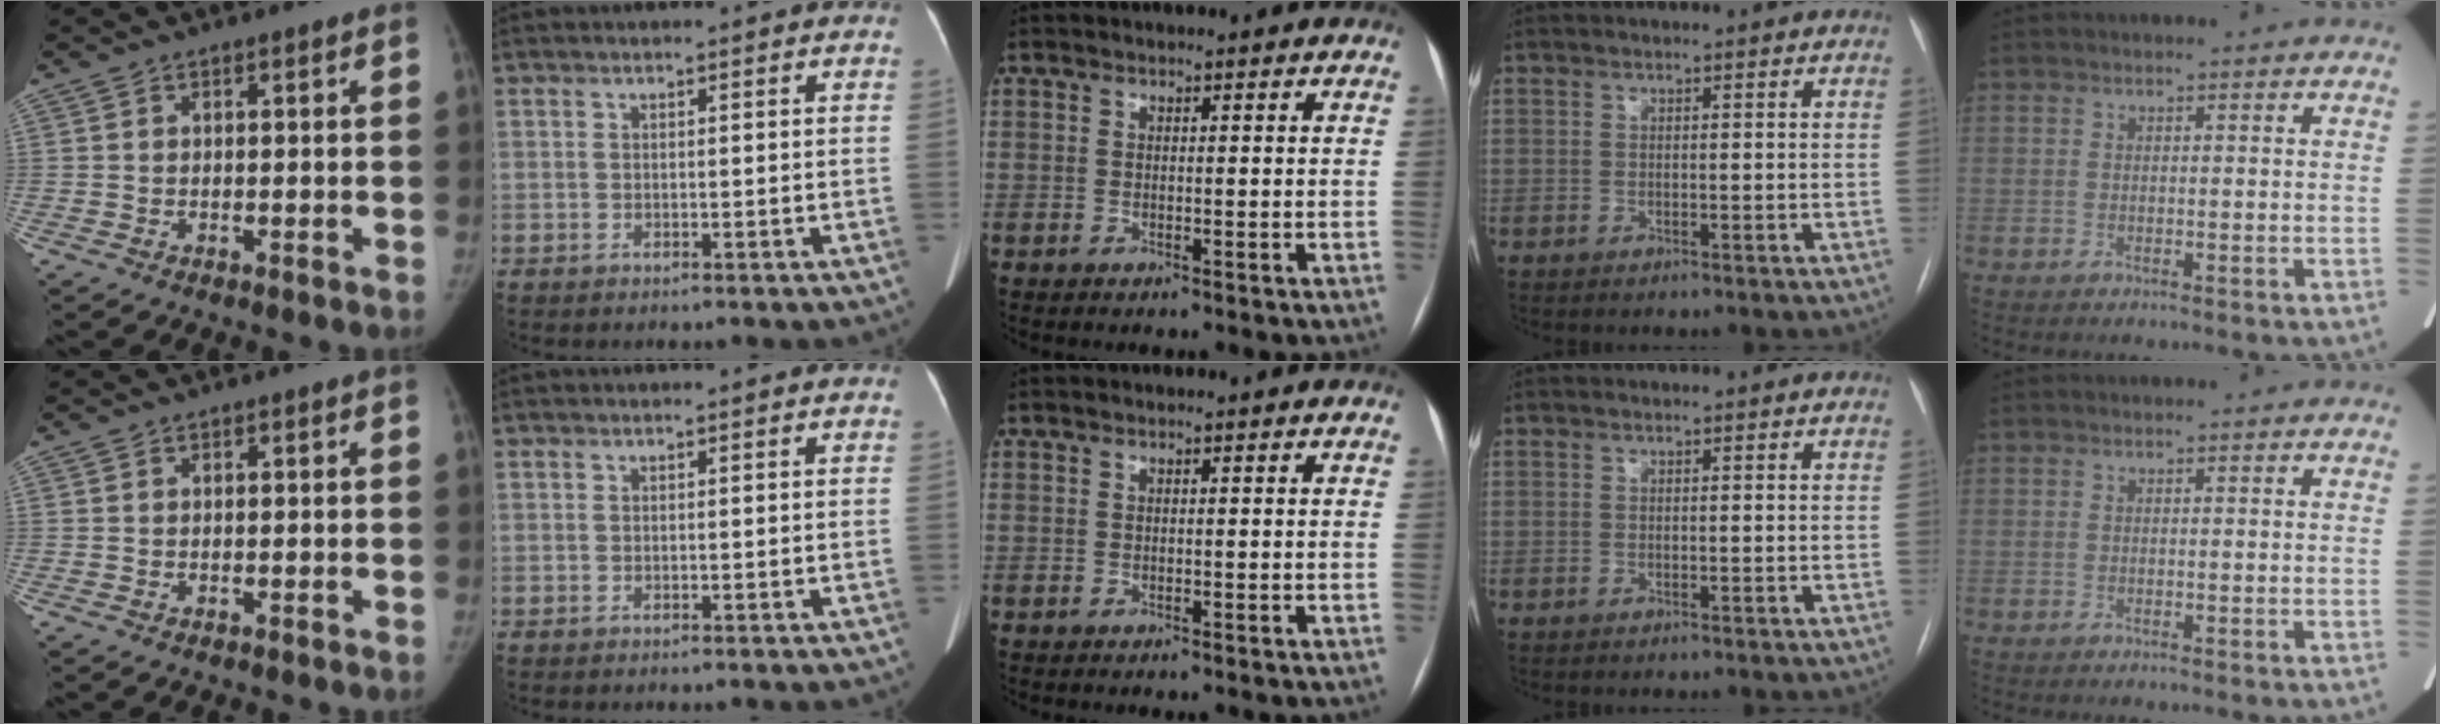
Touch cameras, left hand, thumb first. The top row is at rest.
{}